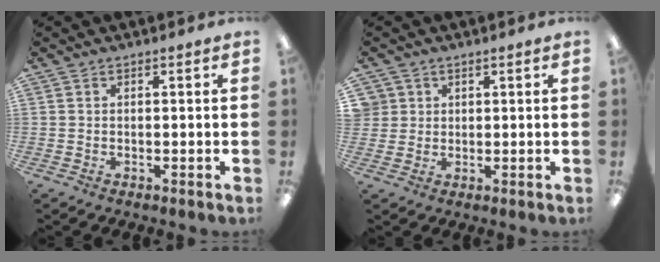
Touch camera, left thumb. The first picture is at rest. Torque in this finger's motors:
{"motor_torque": [-0.02, -0.02, 0.02, 0.00, 0.00]}